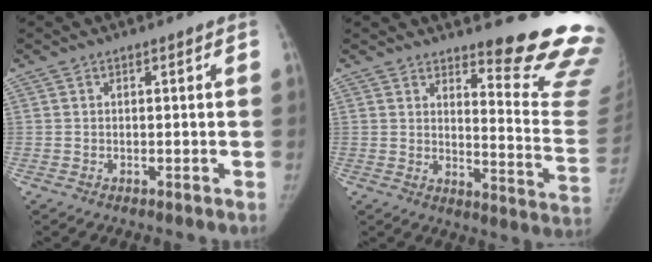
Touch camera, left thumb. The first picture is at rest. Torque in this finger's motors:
{"motor_torque": [1.77, -0.52, 1.37, -1.39, 0.18]}